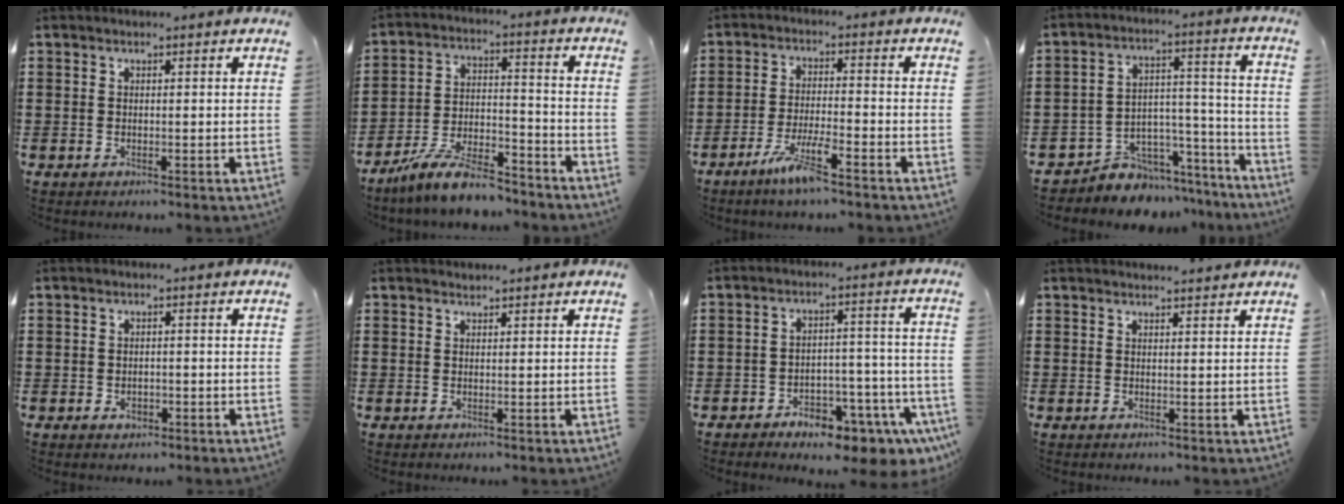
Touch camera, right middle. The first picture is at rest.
{"total": 9.3, "force": [-8.1, 1.5, 4.4], "torque": [-0.083, 0.018, -0.155]}
{"total": 6.0, "force": [-4.1, 0.6, 4.4], "torque": [-0.089, -0.007, -0.074]}
{"total": 6.0, "force": [-5.2, 2.9, 0.3], "torque": [-0.010, 0.016, -0.101]}
{"total": 1.4, "force": [-0.6, 0.8, 0.9], "torque": [-0.018, -0.001, -0.012]}
{"total": 0.8, "force": [0.7, 0.2, -0.1], "torque": [0.000, 0.000, 0.014]}
{"total": 6.2, "force": [-5.2, 1.9, 2.9], "torque": [-0.047, 0.013, -0.094]}
{"total": 1.4, "force": [1.3, -0.1, 0.2], "torque": [0.003, -0.003, 0.024]}